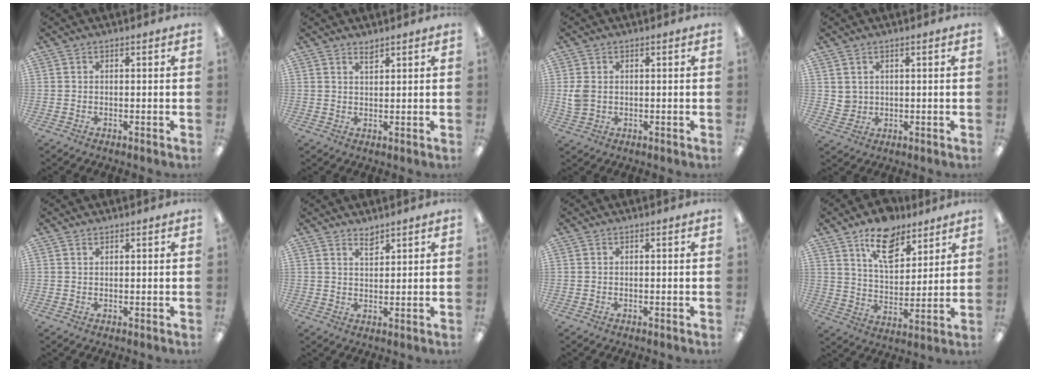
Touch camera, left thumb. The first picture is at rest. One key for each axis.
{"total": 1.9, "fx": 1.8, "fy": 0.2, "fz": 0.5, "tx": -0.004, "ty": -0.006, "tz": 0.032}
{"total": 3.8, "fx": 0.6, "fy": 2.8, "fz": 2.5, "tx": -0.047, "ty": 0.000, "tz": 0.009}
{"total": 3.0, "fx": 1.9, "fy": 2.3, "fz": 0.2, "tx": -0.004, "ty": -0.004, "tz": 0.034}
{"total": 0.9, "fx": 0.8, "fy": 0.3, "fz": 0.2, "tx": -0.006, "ty": 0.000, "tz": 0.015}
{"total": 2.9, "fx": 2.6, "fy": 0.9, "fz": 0.8, "tx": -0.003, "ty": -0.017, "tz": 0.045}
{"total": 0.0}
{"total": 13.2, "fx": 9.2, "fy": 6.7, "fz": 6.7, "tx": -0.102, "ty": -0.045, "tz": 0.166}